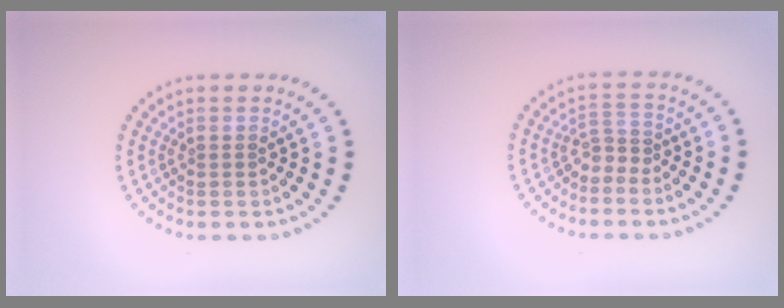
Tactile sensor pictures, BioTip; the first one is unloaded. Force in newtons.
{"total": 1.6, "press": 1.1, "slide": 1.2}